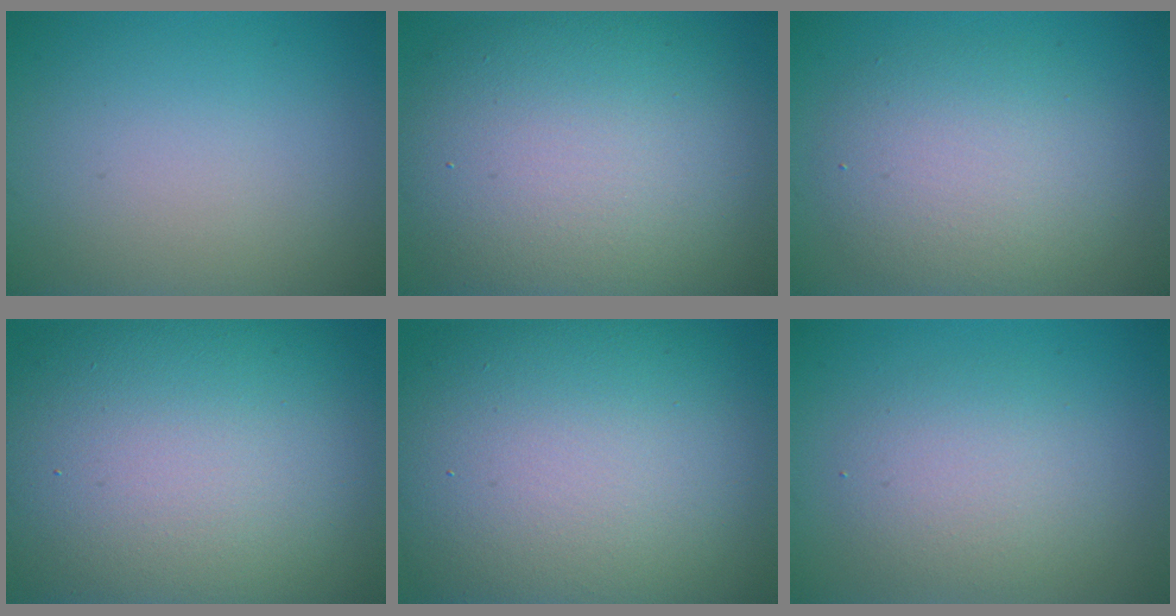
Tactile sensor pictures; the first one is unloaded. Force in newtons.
{"total": 12.6, "press": 12.6, "slide": 0.8}
{"total": 5.3, "press": 5.3, "slide": 0.2}
{"total": 17.2, "press": 17.1, "slide": 1.2}
{"total": 16.7, "press": 16.7, "slide": 0.9}
{"total": 3.0, "press": 3.0, "slide": 0.1}